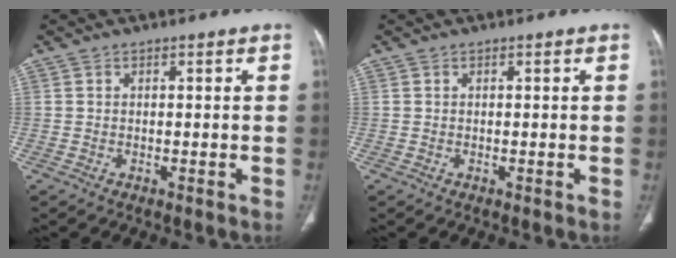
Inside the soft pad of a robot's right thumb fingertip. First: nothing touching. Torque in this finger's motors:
{"motor_torque": [0.09, 0.10, -0.02, 0.02, 0.04]}